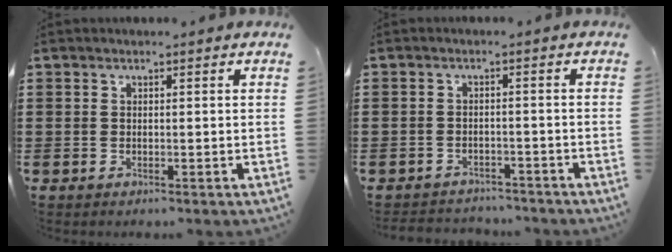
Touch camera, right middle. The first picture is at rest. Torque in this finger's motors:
{"motor_torque": [0.14, 0.07, 0.02, 0.03]}